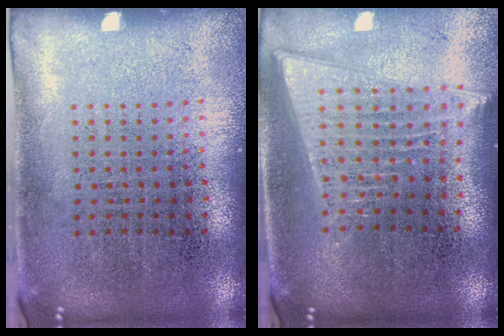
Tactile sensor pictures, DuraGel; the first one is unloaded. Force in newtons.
{"total": 2.0, "press": 1.7, "slide": 1.0}